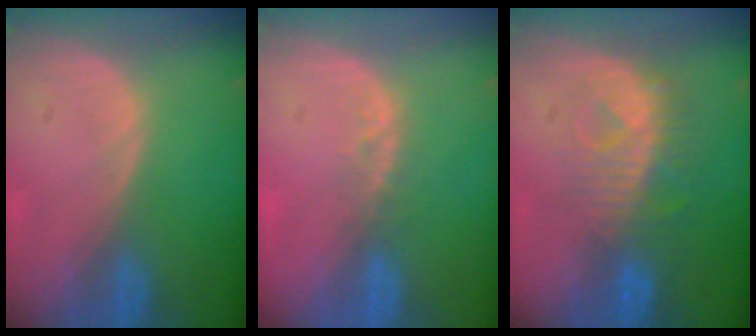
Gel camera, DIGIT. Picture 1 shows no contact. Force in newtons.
{"total": 2.1, "press": 1.8, "slide": 1.1}
{"total": 8.1, "press": 7.5, "slide": 3.1}